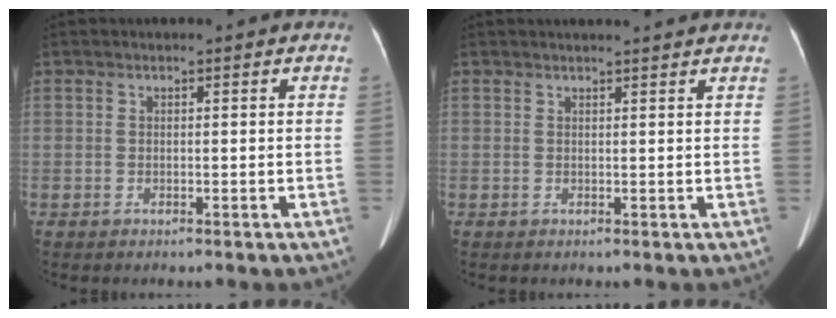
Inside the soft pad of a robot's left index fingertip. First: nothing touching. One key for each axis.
{"total": 4.3, "fx": 4.1, "fy": 0.1, "fz": 1.1, "tx": -0.014, "ty": 0.022, "tz": 0.044}